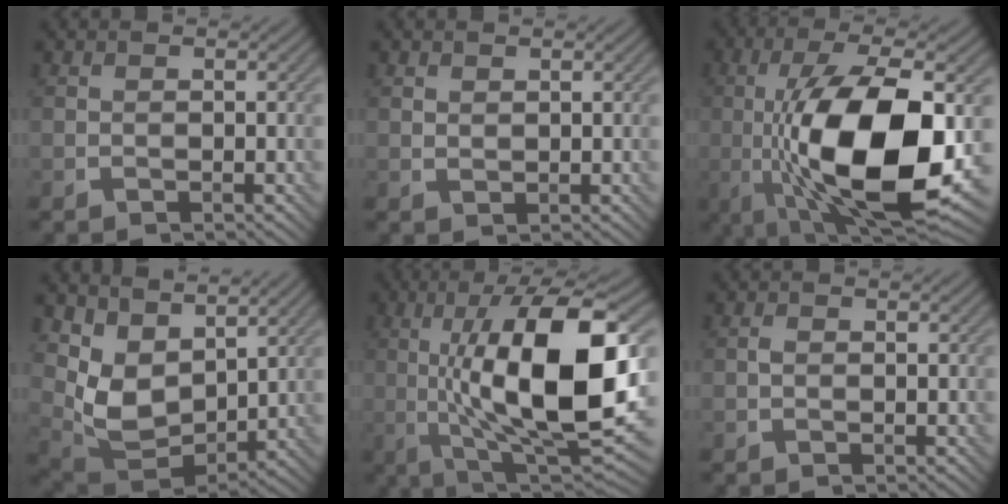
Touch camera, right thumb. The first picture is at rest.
{"total": 0.8, "force": [0.6, 0.4, 0.3], "torque": [-0.008, -0.003, 0.013]}
{"total": 17.3, "force": [-2.2, 6.9, 15.7], "torque": [-0.286, 0.004, -0.040]}
{"total": 8.5, "force": [4.3, 5.1, 5.3], "torque": [-0.130, -0.015, 0.083]}
{"total": 18.2, "force": [0.5, 6.7, 16.9], "torque": [-0.271, 0.016, 0.002]}
{"total": 1.0, "force": [-0.1, 0.6, 0.8], "torque": [-0.015, 0.002, -0.003]}